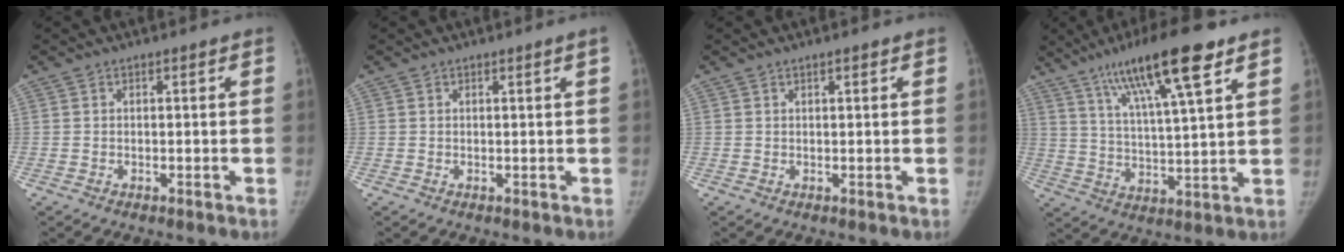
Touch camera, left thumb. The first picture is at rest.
{"total": 0.7, "force": [0.3, -0.4, 0.6], "torque": [-0.011, -0.003, 0.010]}
{"total": 0.7, "force": [0.5, 0.1, 0.5], "torque": [-0.004, 0.000, 0.006]}
{"total": 16.5, "force": [9.6, 2.5, 13.2], "torque": [-0.220, -0.027, 0.166]}